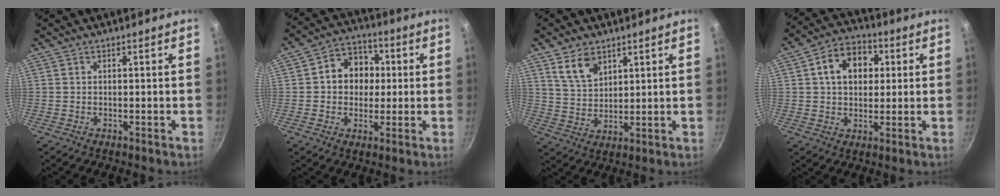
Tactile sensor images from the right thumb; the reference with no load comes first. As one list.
[{"total": 10.5, "force": [1.1, 8.8, 5.6], "torque": [-0.042, 0.014, 0.003]}, {"total": 7.0, "force": [4.2, 4.1, 3.9], "torque": [-0.055, -0.021, 0.087]}, {"total": 11.3, "force": [2.6, 8.3, 7.2], "torque": [-0.083, 0.015, 0.029]}]